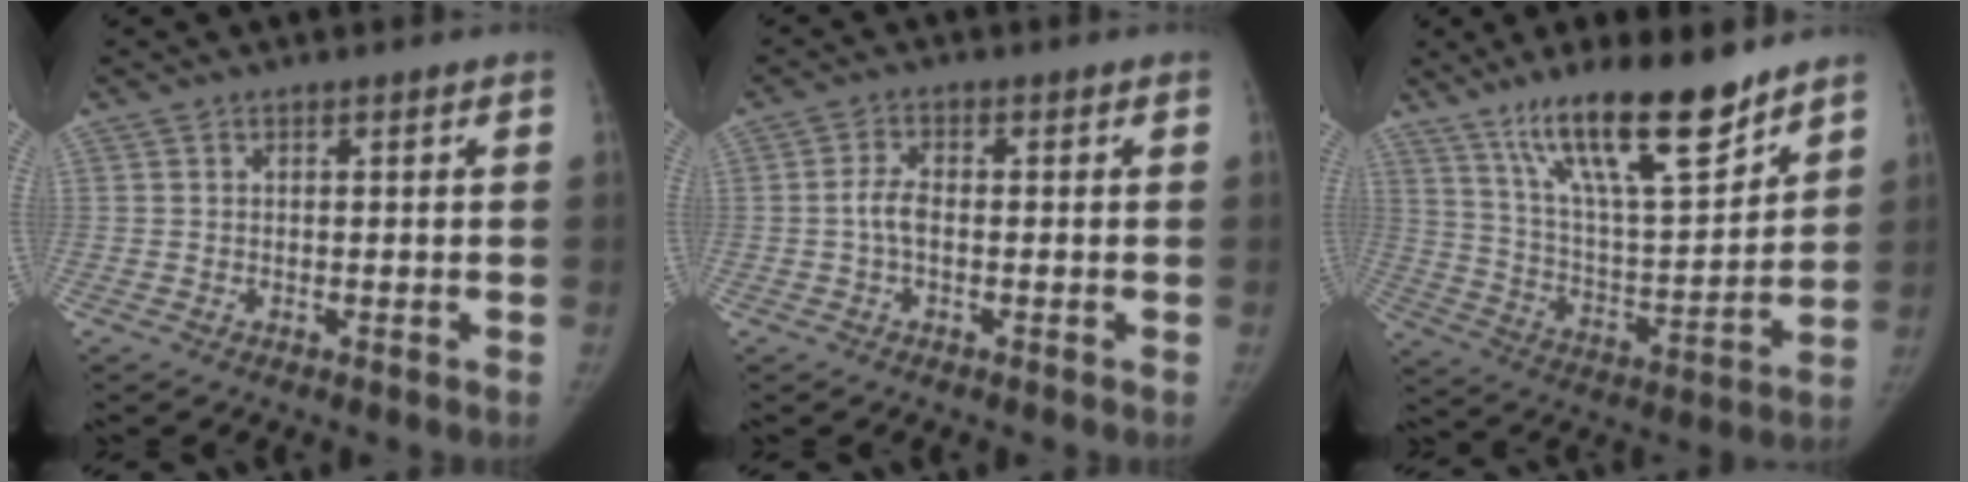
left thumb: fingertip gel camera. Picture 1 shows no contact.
{"total": 3.2, "force": [-0.5, 1.6, 2.7], "torque": [-0.057, 0.010, -0.013]}
{"total": 19.6, "force": [13.8, 4.7, 13.1], "torque": [-0.194, -0.076, 0.245]}